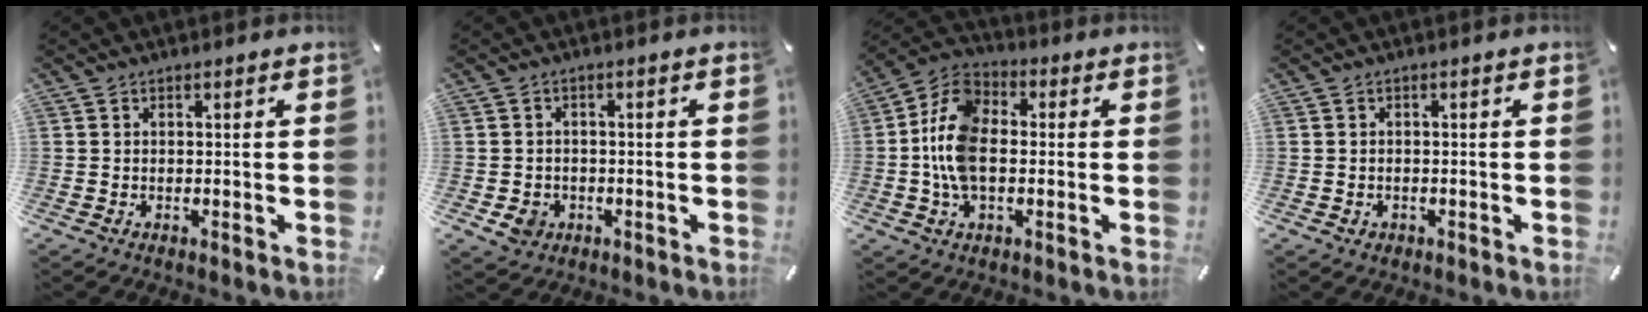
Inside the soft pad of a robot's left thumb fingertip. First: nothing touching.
{"total": 4.5, "force": [-1.6, 3.9, 1.6], "torque": [-0.030, 0.002, -0.031]}
{"total": 12.1, "force": [-1.4, 7.7, 9.2], "torque": [-0.214, 0.008, -0.026]}
{"total": 1.2, "force": [-0.3, 1.1, 0.3], "torque": [-0.007, 0.005, -0.009]}